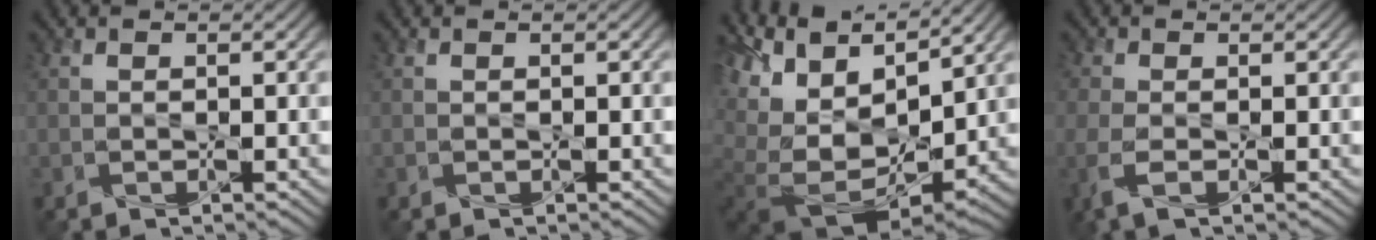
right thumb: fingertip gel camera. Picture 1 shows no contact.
{"total": 0.0}
{"total": 15.5, "force": [2.7, 10.2, 11.3], "torque": [-0.231, -0.013, 0.097]}
{"total": 3.3, "force": [-1.0, 1.4, 2.8], "torque": [-0.081, -0.009, -0.023]}